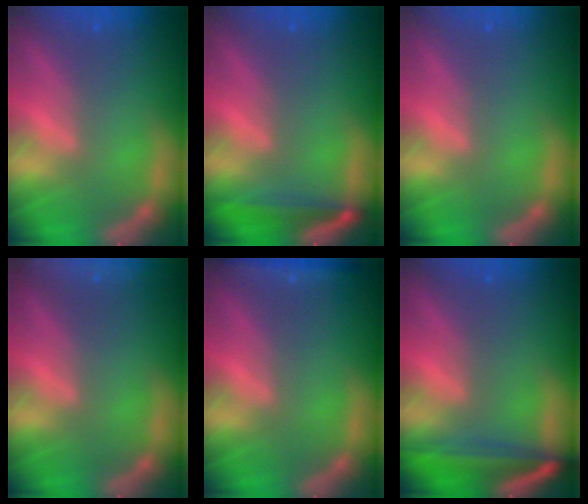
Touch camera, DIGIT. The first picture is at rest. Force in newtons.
{"total": 4.5}
{"total": 0.0}
{"total": 10.0}
{"total": 2.4}
{"total": 7.6}